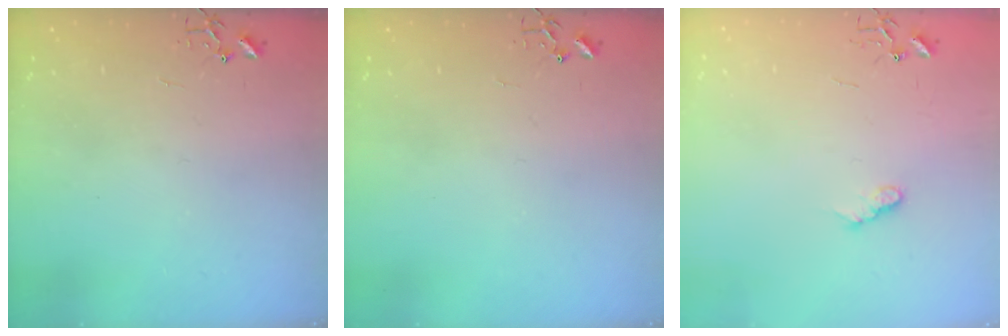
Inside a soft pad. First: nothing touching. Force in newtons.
{"total": 0.0}
{"total": 7.2, "press": 7.1, "slide": 0.7}